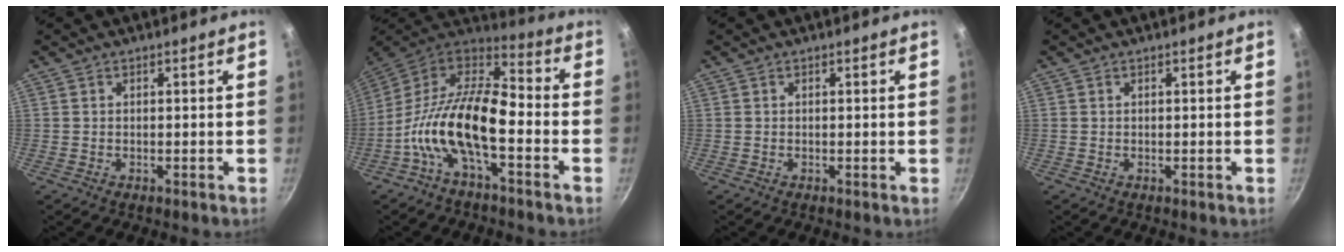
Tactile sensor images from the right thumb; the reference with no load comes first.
{"total": 17.4, "force": [-5.2, 7.7, 14.7], "torque": [-0.276, 0.053, -0.119]}
{"total": 0.0}
{"total": 0.0}